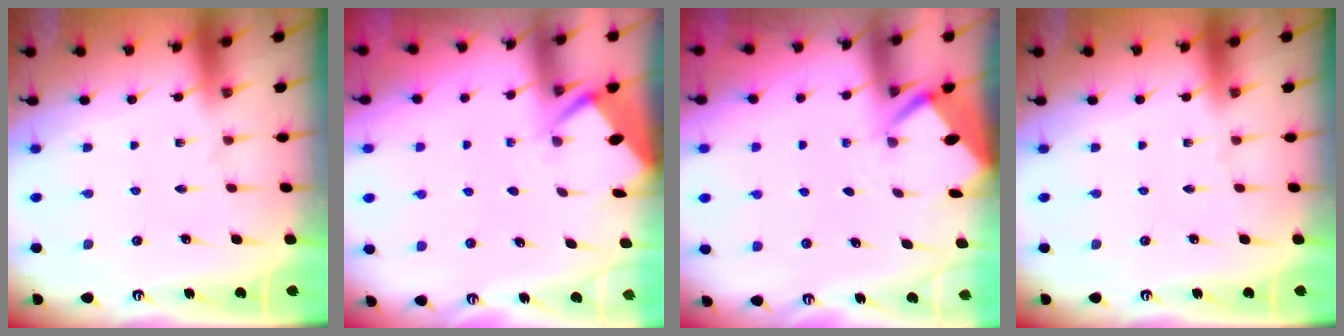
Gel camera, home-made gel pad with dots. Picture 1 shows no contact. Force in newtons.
{"total": 2.6, "press": 2.6, "slide": 0.3}
{"total": 2.6, "press": 2.6, "slide": 0.0}
{"total": 0.0}